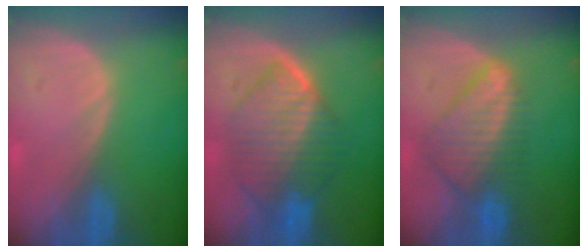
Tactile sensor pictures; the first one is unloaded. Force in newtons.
{"total": 9.3, "press": 9.3, "slide": 0.6}
{"total": 8.4, "press": 7.3, "slide": 4.1}